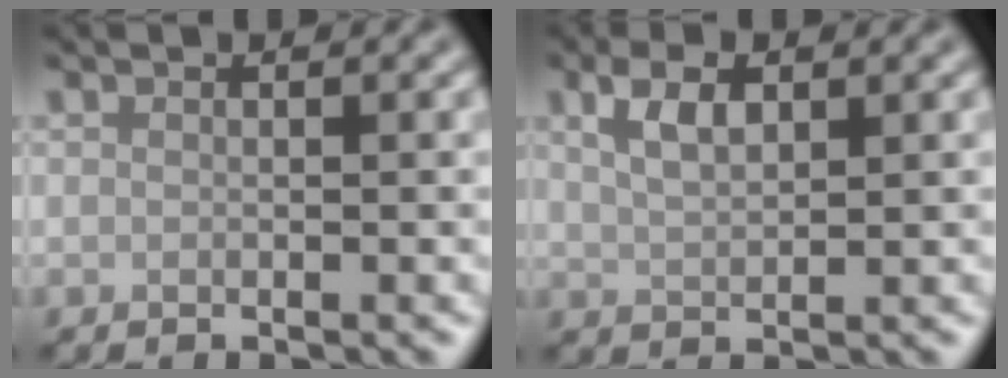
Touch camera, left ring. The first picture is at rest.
{"total": 3.1, "force": [1.3, 1.5, 2.4], "torque": [-0.053, 0.006, 0.028]}